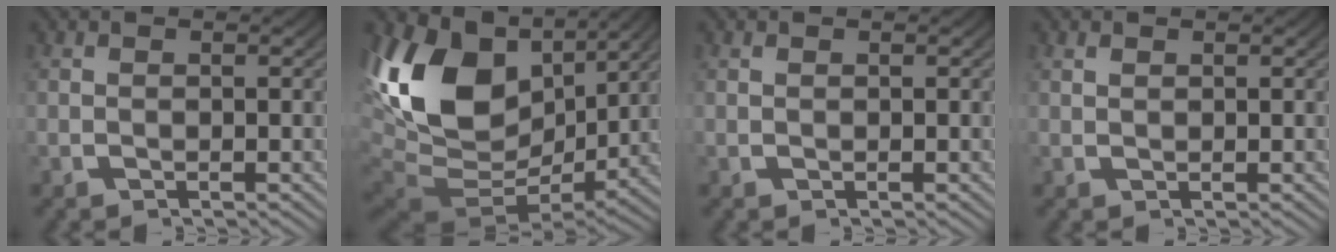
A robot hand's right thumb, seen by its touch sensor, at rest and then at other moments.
{"total": 17.2, "force": [0.5, 11.6, 12.6], "torque": [-0.310, -0.062, 0.034]}
{"total": 0.0}
{"total": 0.6, "force": [0.5, 0.2, 0.2], "torque": [0.003, 0.003, 0.011]}